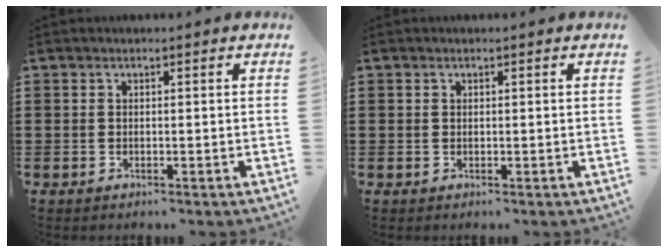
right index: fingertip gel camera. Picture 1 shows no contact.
{"total": 0.0}